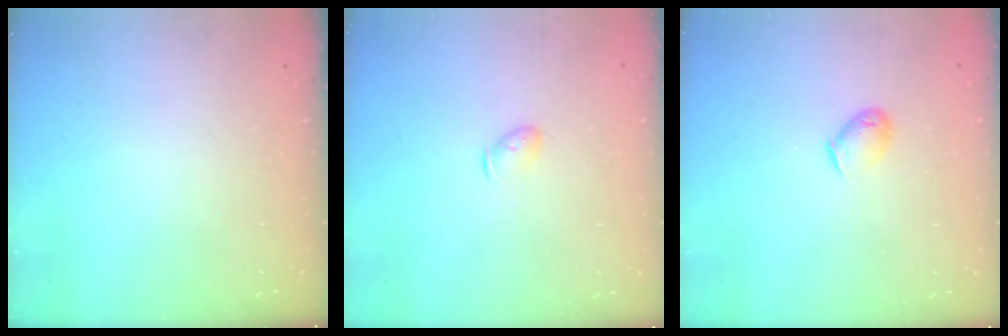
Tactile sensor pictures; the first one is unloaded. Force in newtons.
{"total": 3.9, "press": 3.8, "slide": 0.8}
{"total": 4.4, "press": 4.4, "slide": 0.7}